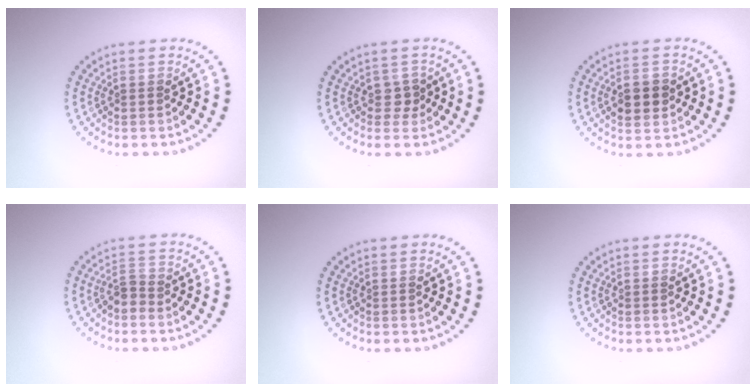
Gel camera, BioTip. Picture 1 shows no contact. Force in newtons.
{"total": 1.2, "press": 1.1, "slide": 0.6}
{"total": 2.6, "press": 2.6, "slide": 0.1}
{"total": 1.5, "press": 1.2, "slide": 0.9}
{"total": 0.0}
{"total": 0.0}